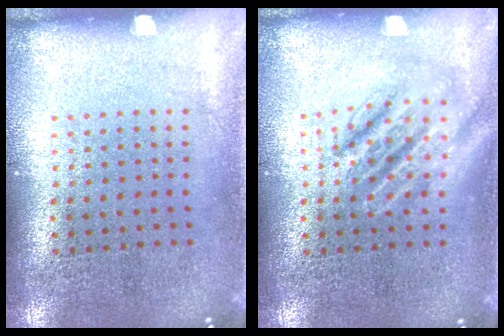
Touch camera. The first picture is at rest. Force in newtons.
{"total": 1.9, "press": 1.9, "slide": 0.3}